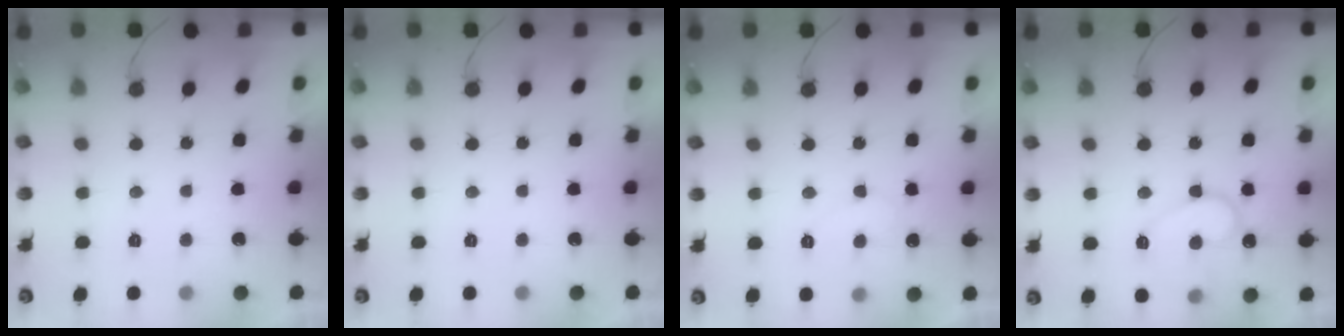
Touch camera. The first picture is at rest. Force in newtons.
{"total": 0.0}
{"total": 7.9, "press": 7.9, "slide": 0.5}
{"total": 12.2, "press": 12.1, "slide": 1.3}